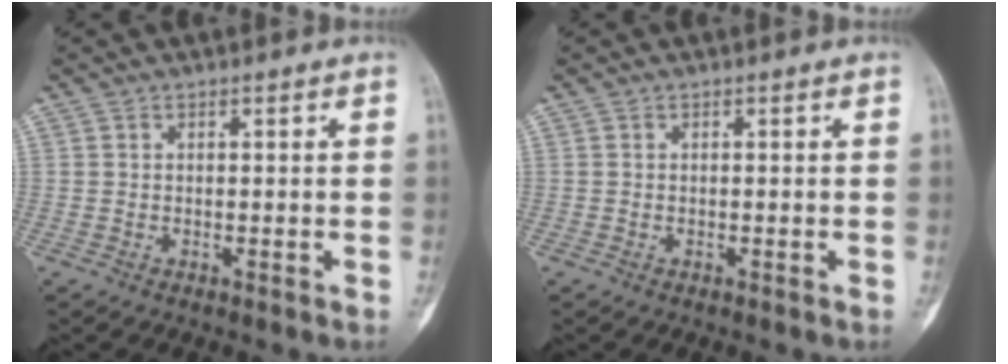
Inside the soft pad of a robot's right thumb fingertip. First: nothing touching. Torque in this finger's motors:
{"motor_torque": [-0.31, 0.25, -0.47, -0.05, -0.02]}